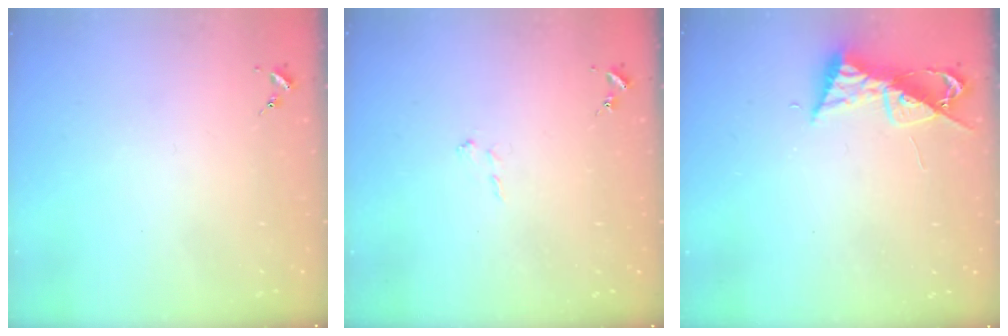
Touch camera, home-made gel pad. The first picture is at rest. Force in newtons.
{"total": 4.4, "press": 4.3, "slide": 0.7}
{"total": 9.2, "press": 9.2, "slide": 0.5}